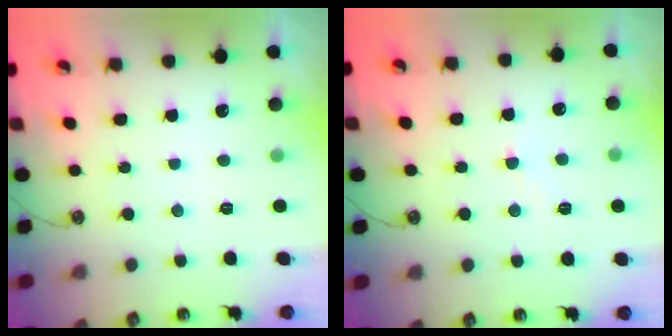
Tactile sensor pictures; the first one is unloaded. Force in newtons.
{"total": 3.4, "press": 3.4, "slide": 0.4}